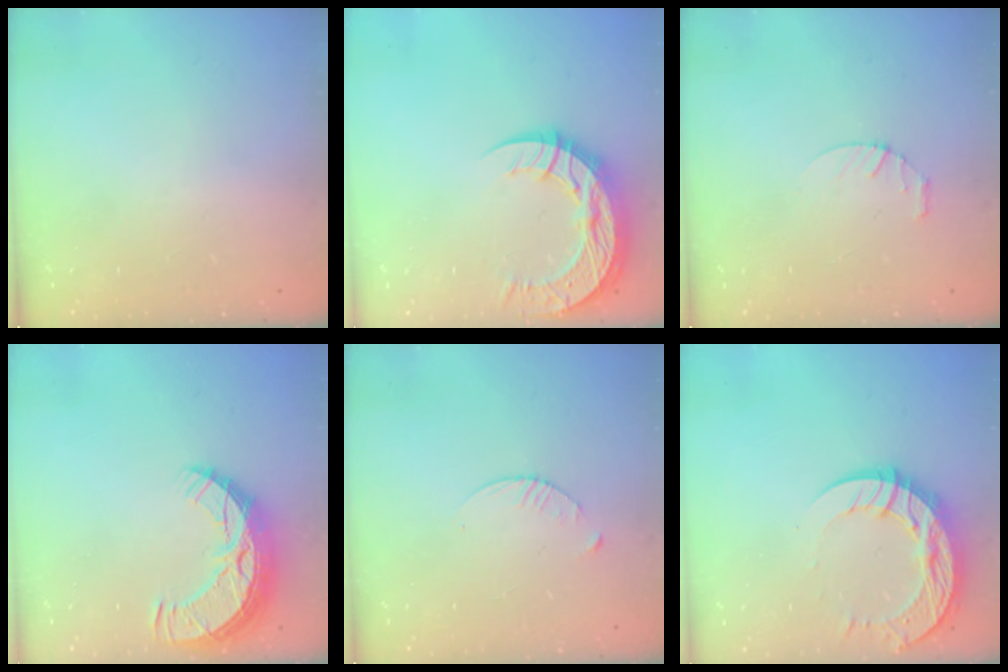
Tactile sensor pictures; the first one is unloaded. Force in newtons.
{"total": 15.4, "press": 15.3, "slide": 1.2}
{"total": 2.8, "press": 2.8, "slide": 0.4}
{"total": 11.1, "press": 11.0, "slide": 0.8}
{"total": 3.8, "press": 3.7, "slide": 0.5}
{"total": 14.0, "press": 14.0, "slide": 1.3}